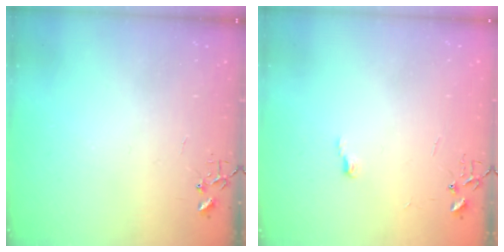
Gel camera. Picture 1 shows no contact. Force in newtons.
{"total": 3.3, "press": 3.3, "slide": 0.4}